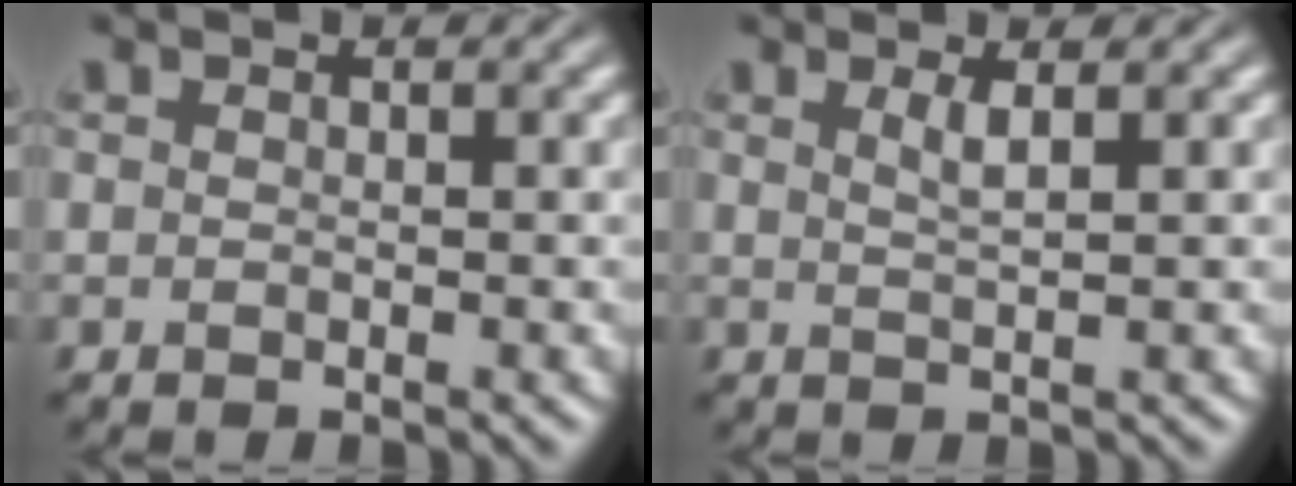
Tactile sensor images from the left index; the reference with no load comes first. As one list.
[{"total": 1.6, "force": [0.8, 0.4, 1.4], "torque": [-0.018, 0.002, 0.010]}]